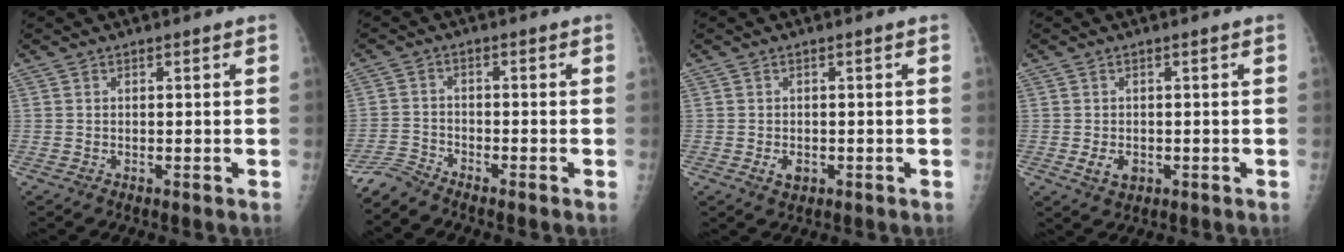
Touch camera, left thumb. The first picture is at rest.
{"total": 3.4, "force": [-3.4, -0.1, -0.3], "torque": [-0.001, -0.001, -0.076]}
{"total": 2.3, "force": [-0.7, 1.6, 1.4], "torque": [-0.017, 0.000, -0.008]}
{"total": 3.1, "force": [-0.7, 2.2, 2.0], "torque": [-0.029, -0.001, -0.007]}